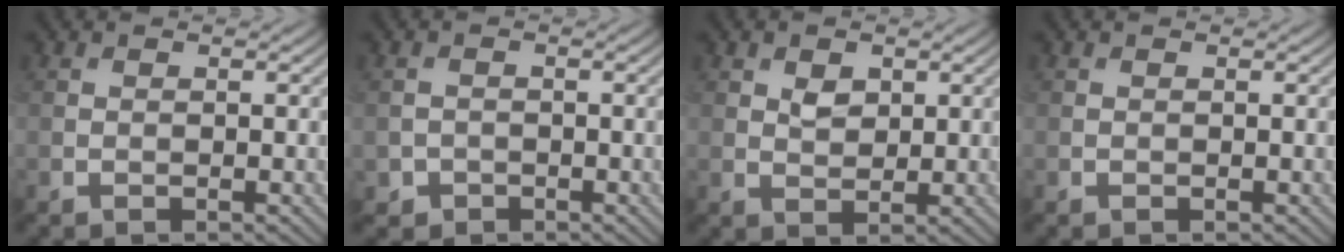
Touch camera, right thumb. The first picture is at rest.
{"total": 1.6, "force": [-0.9, 1.3, 0.2], "torque": [0.002, -0.003, -0.021]}
{"total": 2.2, "force": [1.0, 1.5, 1.3], "torque": [-0.023, -0.003, 0.019]}
{"total": 0.0}